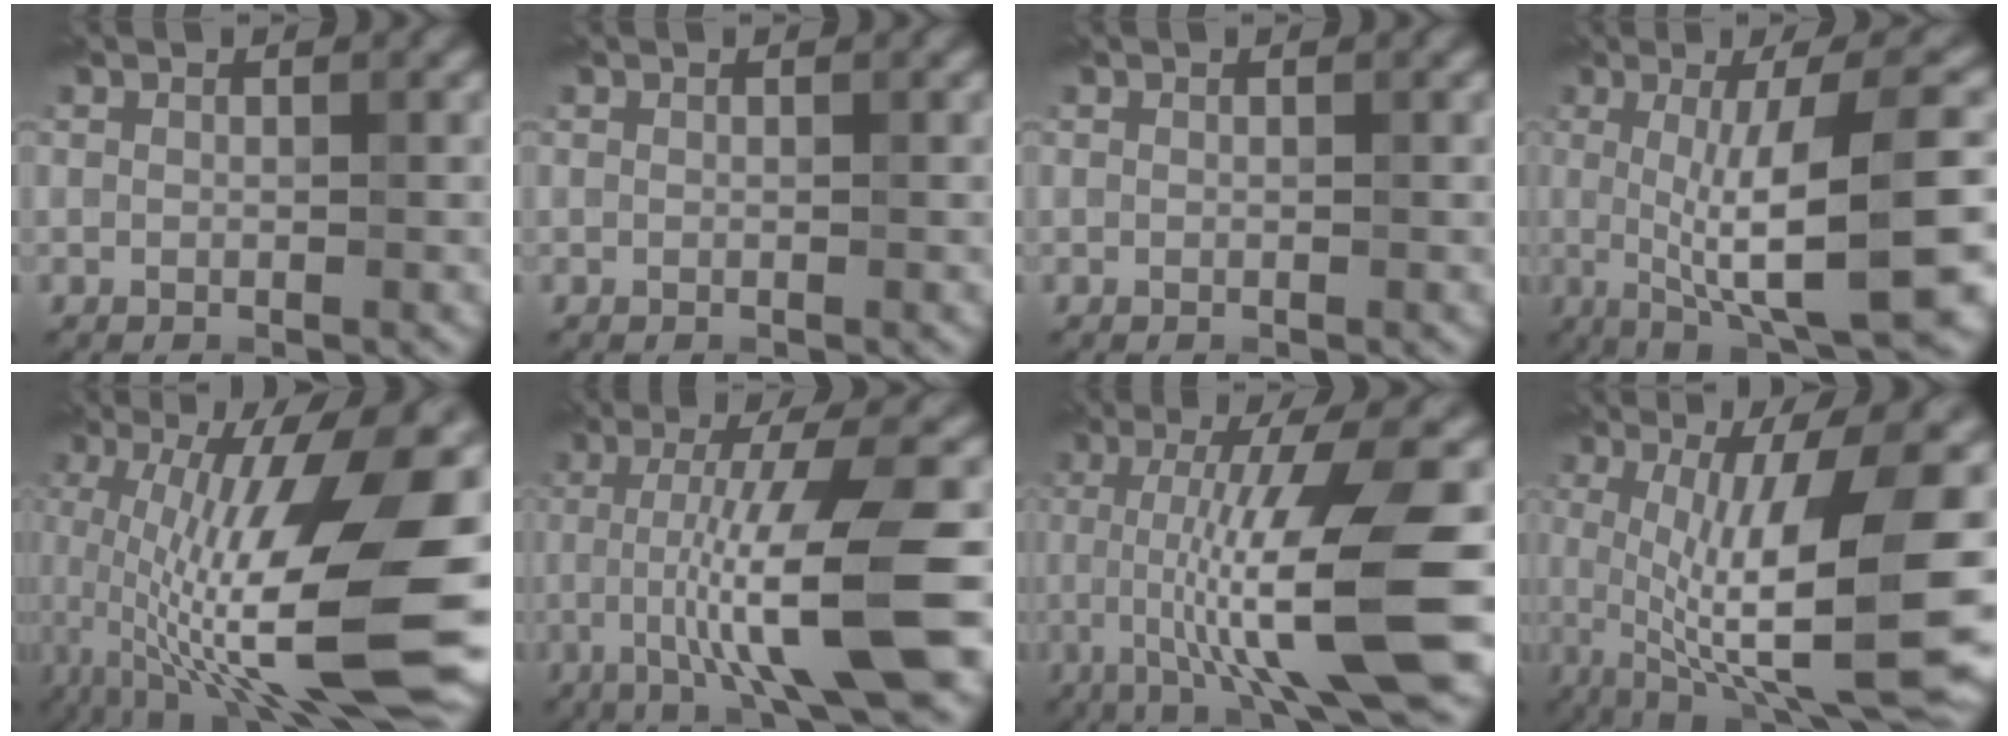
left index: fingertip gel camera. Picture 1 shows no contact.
{"total": 0.0}
{"total": 0.0}
{"total": 11.7, "force": [-0.8, 2.6, 11.4], "torque": [-0.148, -0.001, -0.011]}
{"total": 15.9, "force": [-1.9, 4.6, 15.1], "torque": [-0.239, 0.008, -0.032]}
{"total": 10.4, "force": [-2.5, 1.5, 10.0], "torque": [-0.153, 0.002, -0.042]}
{"total": 11.5, "force": [-2.3, 1.8, 11.1], "torque": [-0.162, -0.007, -0.040]}
{"total": 13.2, "force": [-0.5, 2.9, 12.9], "torque": [-0.194, -0.004, 0.001]}